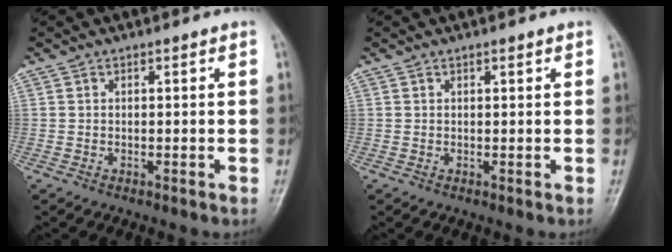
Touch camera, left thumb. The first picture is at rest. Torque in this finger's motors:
{"motor_torque": [-0.27, 0.05, -0.21, -0.08, 0.02]}